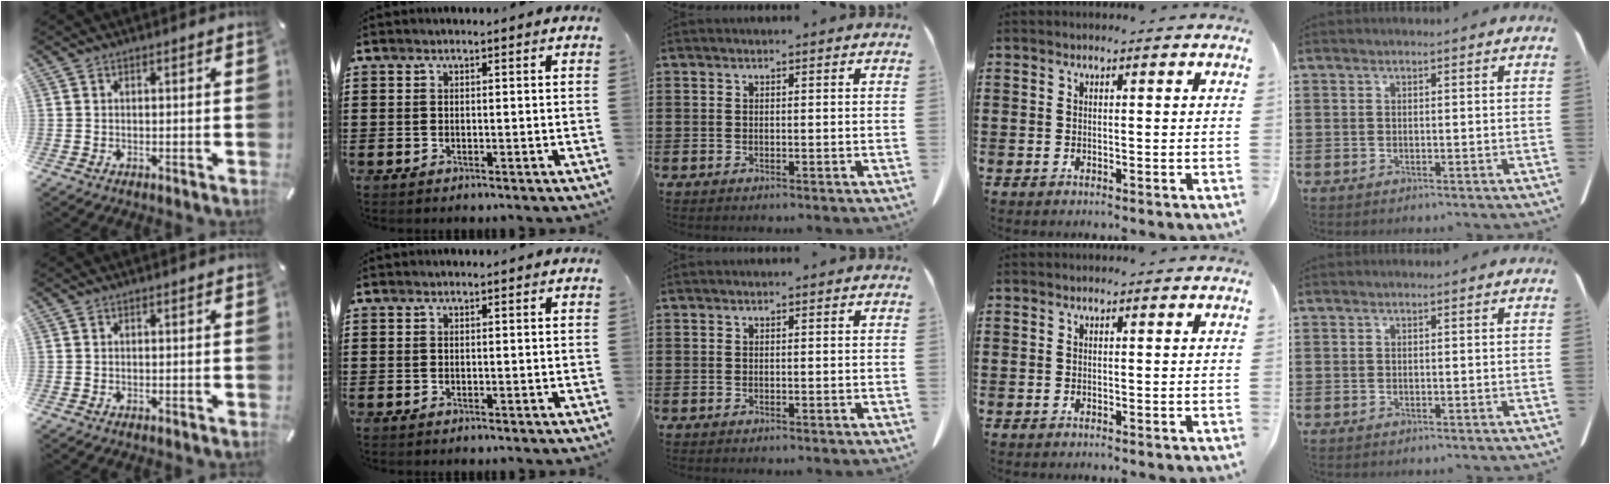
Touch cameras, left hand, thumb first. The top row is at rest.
{}